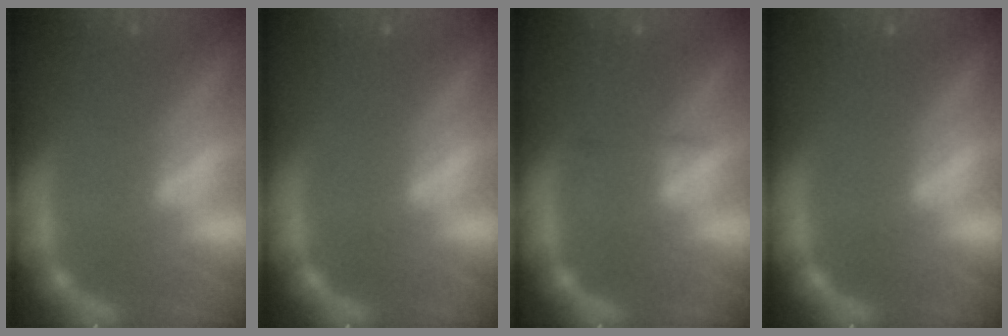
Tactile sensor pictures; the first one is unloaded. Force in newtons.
{"total": 0.0}
{"total": 0.9}
{"total": 0.0}